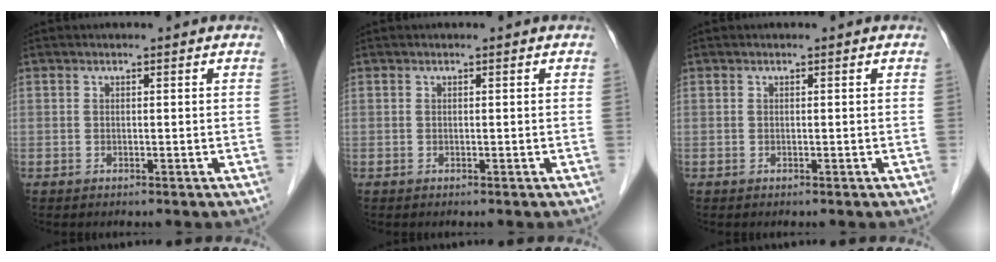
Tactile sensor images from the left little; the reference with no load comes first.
{"total": 0.0}
{"total": 0.0}